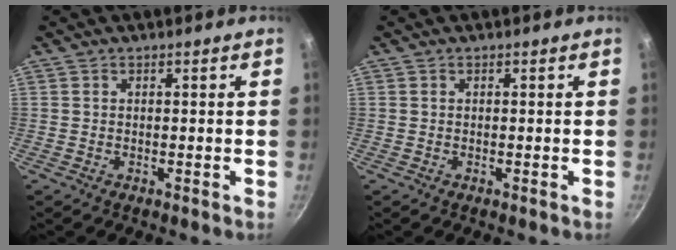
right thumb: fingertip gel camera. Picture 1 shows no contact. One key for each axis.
{"total": 0.0}